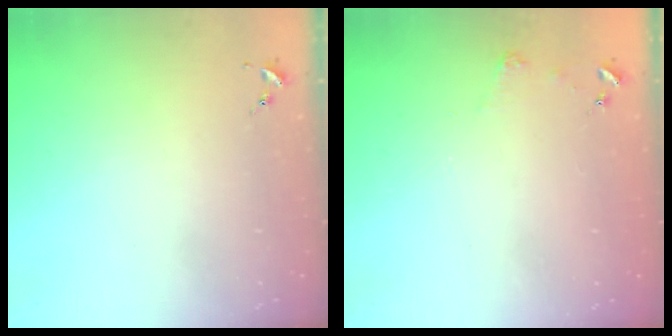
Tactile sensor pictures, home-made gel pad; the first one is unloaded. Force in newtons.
{"total": 4.5, "press": 4.5, "slide": 0.5}